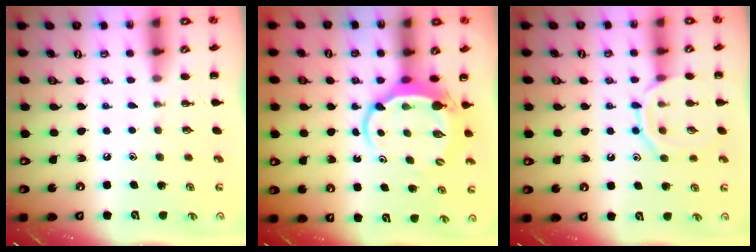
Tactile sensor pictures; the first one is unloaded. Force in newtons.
{"total": 5.6, "press": 5.5, "slide": 1.0}
{"total": 10.6, "press": 10.6, "slide": 0.7}